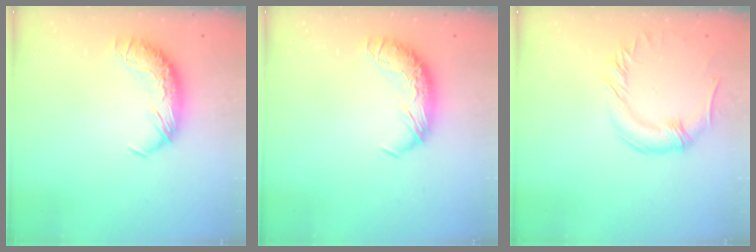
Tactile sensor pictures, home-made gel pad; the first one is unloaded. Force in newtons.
{"total": 0.0}
{"total": 0.0}